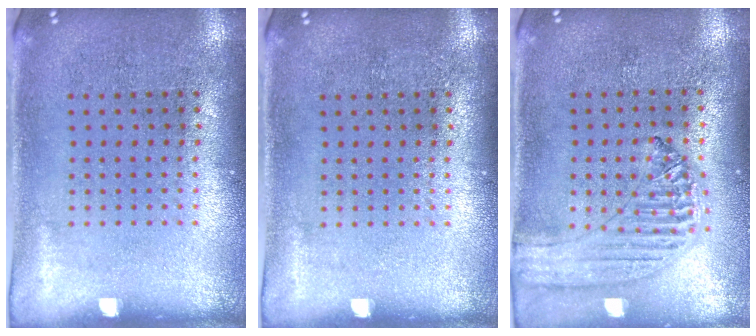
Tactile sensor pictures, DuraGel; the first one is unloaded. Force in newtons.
{"total": 0.0}
{"total": 1.2, "press": 1.2, "slide": 0.1}